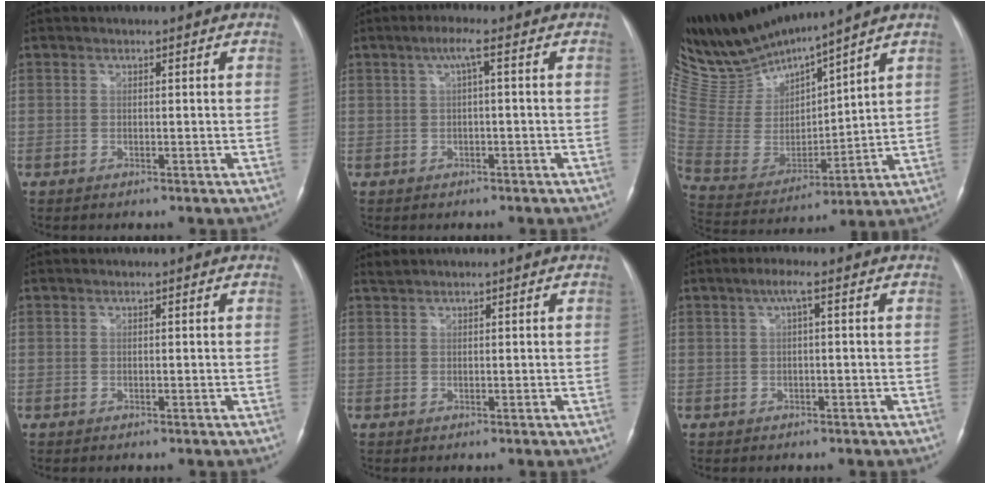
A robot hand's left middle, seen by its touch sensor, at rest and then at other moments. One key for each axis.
{"total": 2.3, "fx": 0.4, "fy": -0.1, "fz": 2.3, "tx": -0.043, "ty": 0.011, "tz": 0.006}
{"total": 13.7, "fx": 13.2, "fy": -0.1, "fz": 3.7, "tx": -0.096, "ty": -0.009, "tz": 0.280}
{"total": 0.0}
{"total": 0.7, "fx": 0.7, "fy": -0.1, "fz": 0.0, "tx": -0.007, "ty": 0.009, "tz": 0.020}
{"total": 1.9, "fx": 0.5, "fy": 0.1, "fz": 1.8, "tx": -0.036, "ty": 0.010, "tz": 0.007}